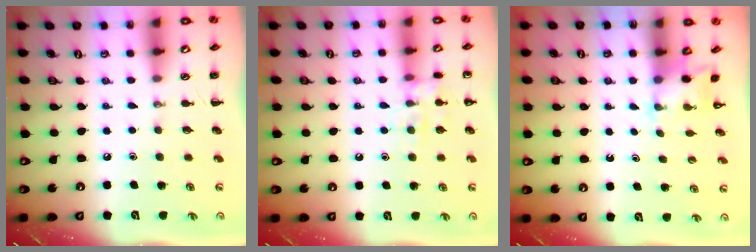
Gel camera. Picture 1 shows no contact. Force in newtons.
{"total": 8.6, "press": 8.5, "slide": 0.8}
{"total": 2.0, "press": 2.0, "slide": 0.5}